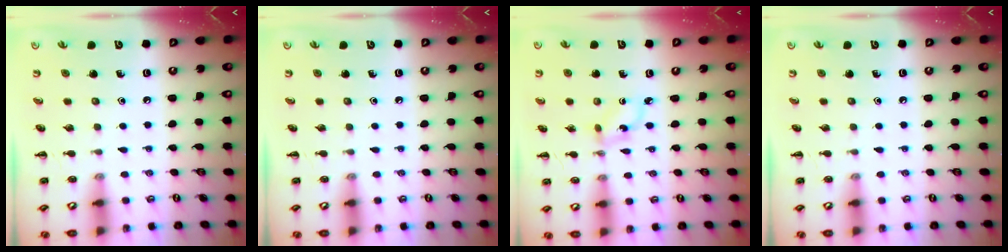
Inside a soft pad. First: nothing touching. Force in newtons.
{"total": 0.0}
{"total": 1.8, "press": 1.7, "slide": 0.5}
{"total": 0.0}